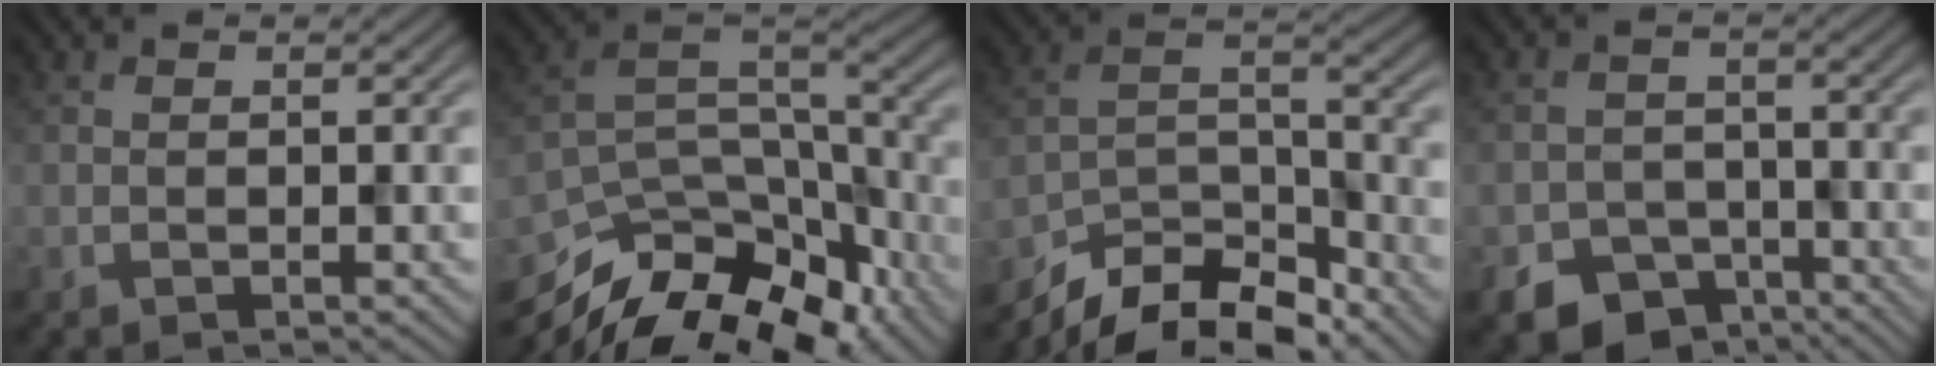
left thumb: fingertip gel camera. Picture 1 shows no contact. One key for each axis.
{"total": 14.7, "fx": -11.1, "fy": 5.9, "fz": 7.5, "tx": -0.173, "ty": -0.016, "tz": -0.178}
{"total": 11.0, "fx": -9.5, "fy": 3.1, "fz": 4.5, "tx": -0.080, "ty": 0.002, "tz": -0.178}
{"total": 7.1, "fx": -5.0, "fy": 4.5, "fz": 2.2, "tx": -0.033, "ty": -0.017, "tz": -0.081}